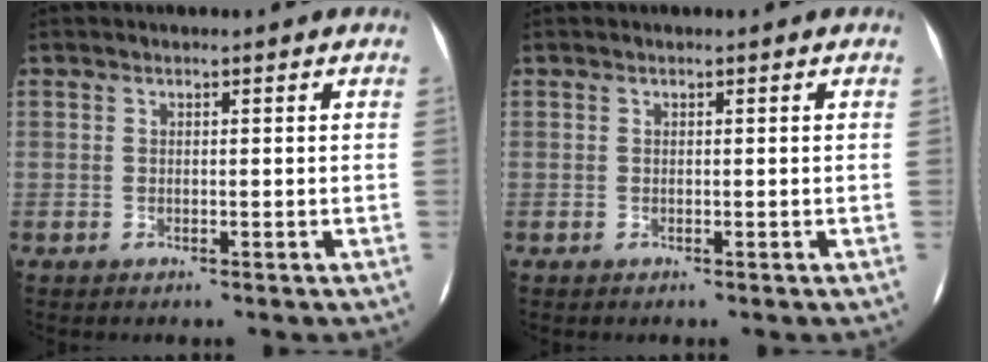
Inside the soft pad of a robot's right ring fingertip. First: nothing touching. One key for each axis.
{"total": 0.0}